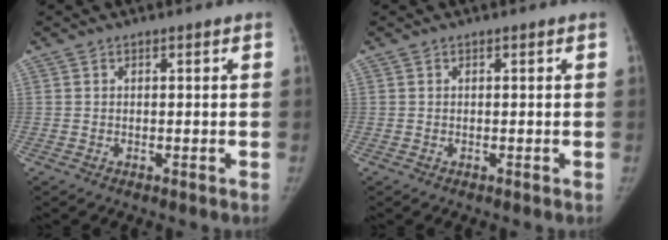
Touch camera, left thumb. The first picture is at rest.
{"total": 0.0}